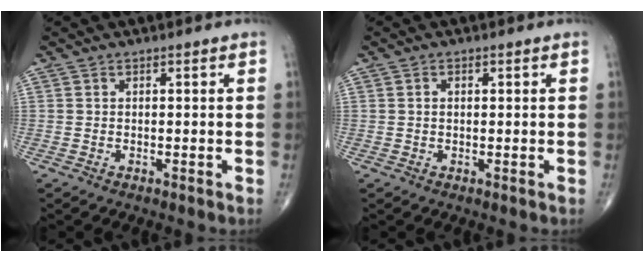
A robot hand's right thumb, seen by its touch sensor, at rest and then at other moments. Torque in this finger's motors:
{"motor_torque": [-0.03, -0.01, 0.11, 0.17, 0.00]}